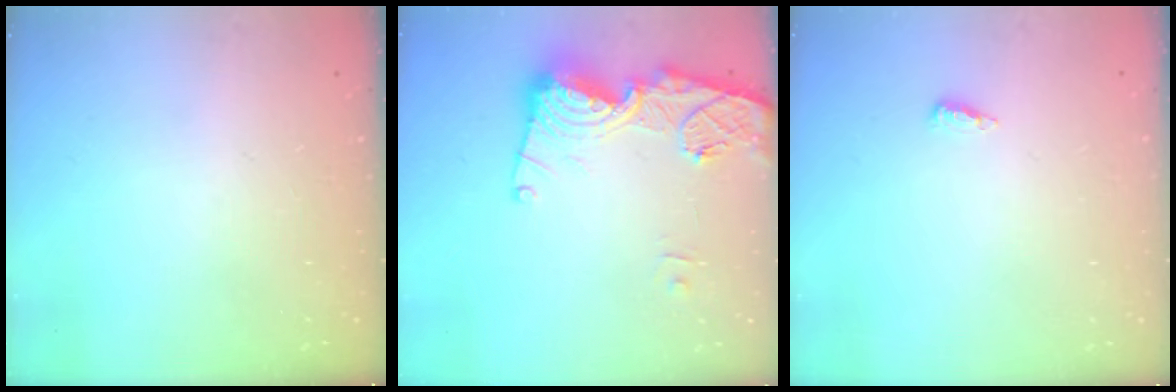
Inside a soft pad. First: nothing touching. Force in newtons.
{"total": 17.9, "press": 17.8, "slide": 1.7}
{"total": 4.3, "press": 4.2, "slide": 0.9}